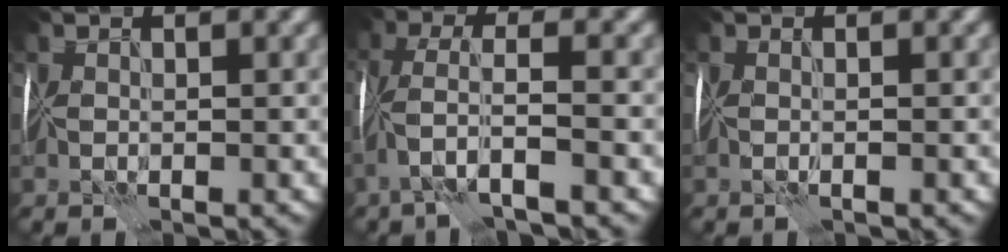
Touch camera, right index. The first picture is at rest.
{"total": 3.9, "force": [-1.9, 0.6, 3.4], "torque": [-0.071, 0.009, -0.046]}
{"total": 0.7, "force": [0.0, 0.1, 0.7], "torque": [-0.006, -0.002, 0.000]}